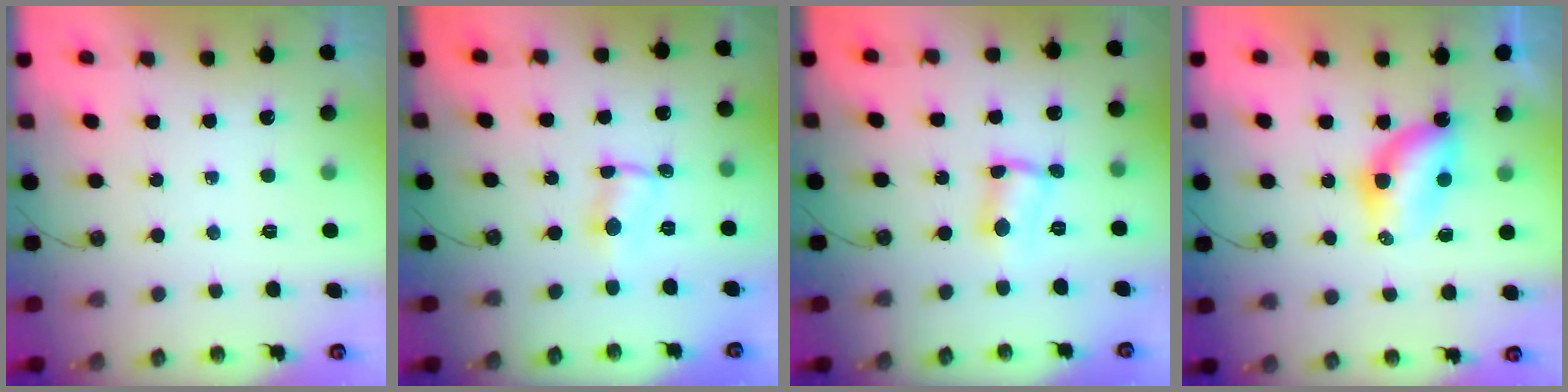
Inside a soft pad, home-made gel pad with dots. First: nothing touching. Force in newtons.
{"total": 0.8, "press": 0.6, "slide": 0.5}
{"total": 2.8, "press": 2.8, "slide": 0.6}
{"total": 6.4, "press": 6.4, "slide": 0.2}